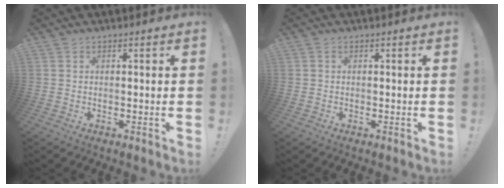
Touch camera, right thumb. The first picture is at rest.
{"total": 0.0}